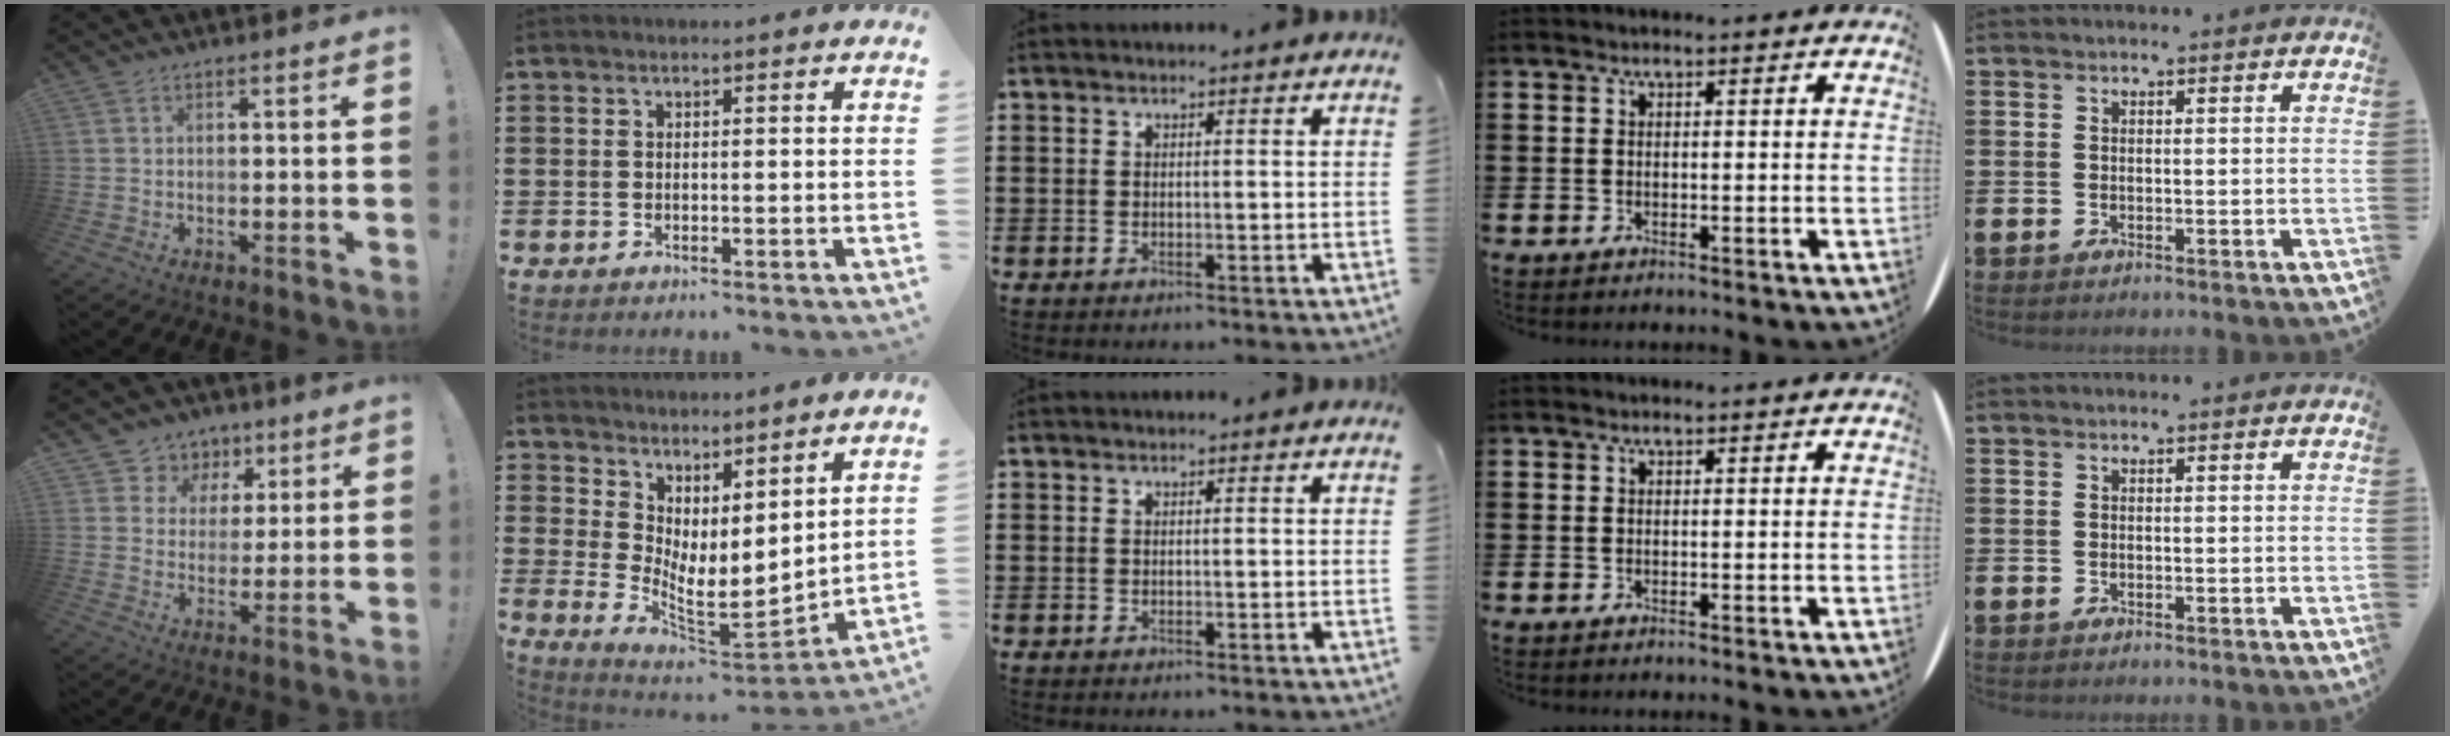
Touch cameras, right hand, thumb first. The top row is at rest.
{"thumb": {"total": 7.2, "force": [3.2, 6.4, 1.0], "torque": [-0.008, -0.030, 0.064]}, "index": {"total": 5.3, "force": [2.6, 2.6, 3.8], "torque": [-0.090, -0.035, 0.052]}}